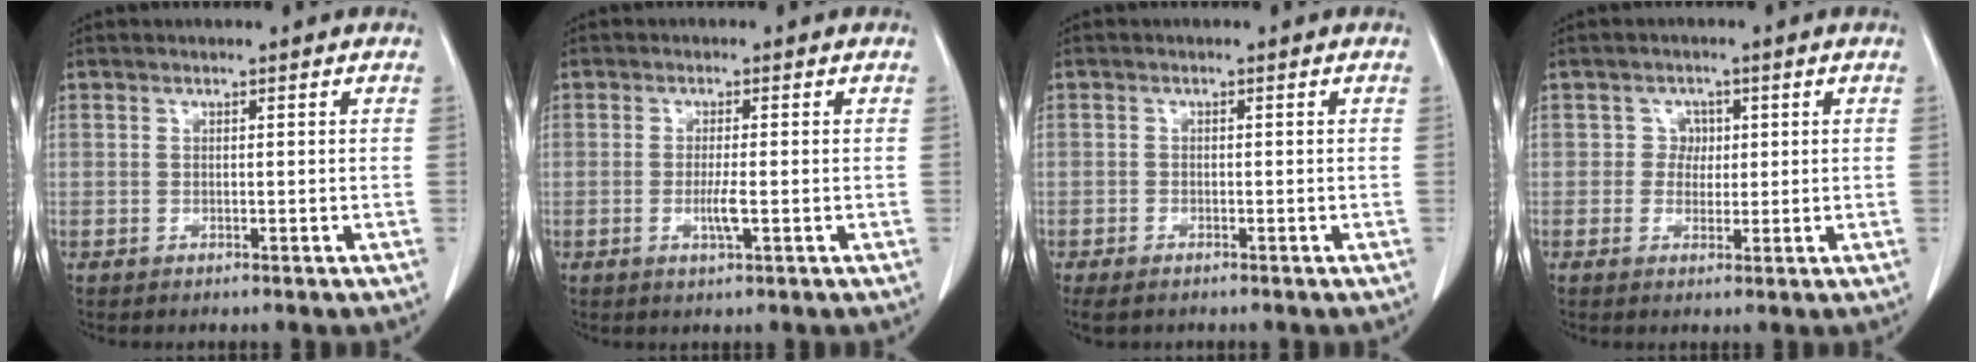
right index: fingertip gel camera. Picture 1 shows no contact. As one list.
[{"total": 3.1, "force": [-0.8, 0.5, 3.0], "torque": [-0.062, -0.003, -0.012]}, {"total": 3.9, "force": [-2.7, 2.0, 2.1], "torque": [-0.041, -0.009, -0.040]}, {"total": 2.8, "force": [0.4, 2.7, 0.7], "torque": [-0.005, 0.007, 0.006]}]